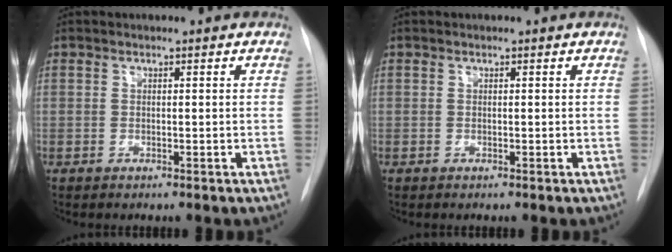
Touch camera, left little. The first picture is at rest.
{"total": 0.0}